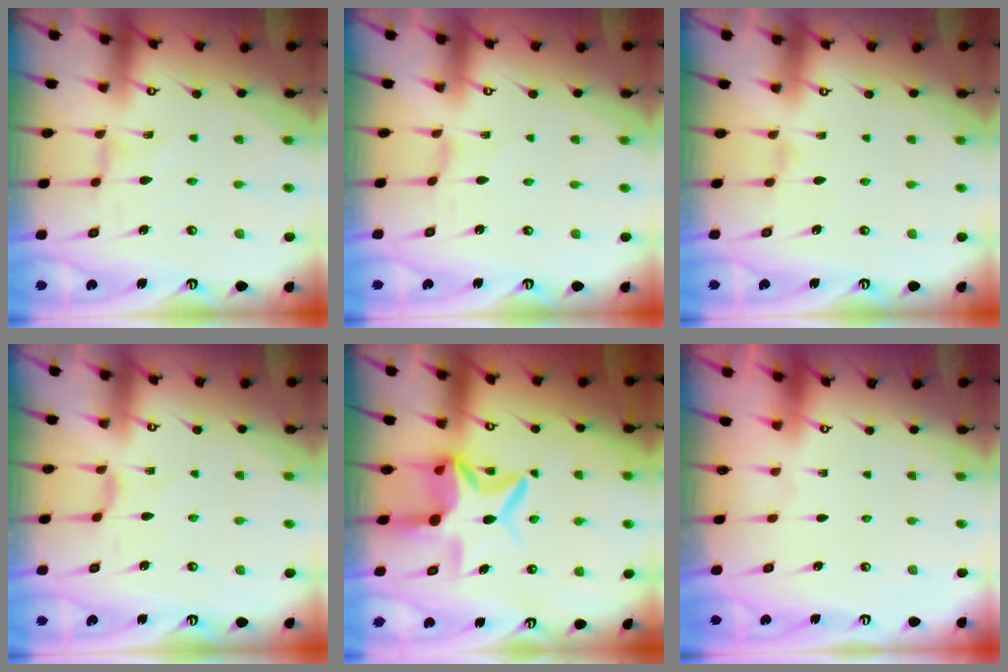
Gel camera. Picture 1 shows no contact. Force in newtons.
{"total": 0.0}
{"total": 1.8, "press": 1.8, "slide": 0.3}
{"total": 2.4, "press": 2.4, "slide": 0.5}
{"total": 11.1, "press": 11.1, "slide": 1.1}
{"total": 0.0}